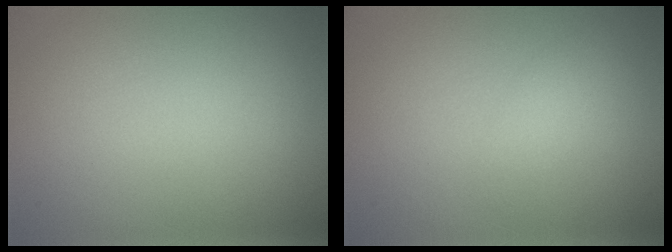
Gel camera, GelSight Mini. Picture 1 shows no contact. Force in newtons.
{"total": 1.1, "press": 1.1, "slide": 0.0}